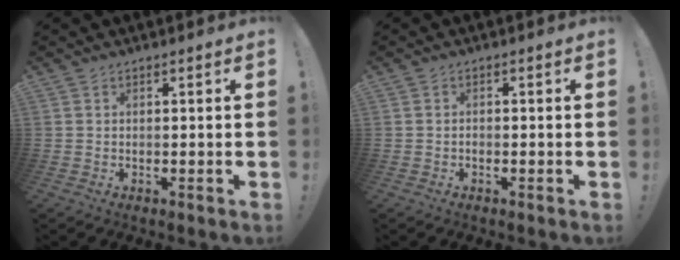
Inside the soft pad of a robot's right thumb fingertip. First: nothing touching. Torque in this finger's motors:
{"motor_torque": [0.39, 0.08, 0.08, -0.16, -0.04]}